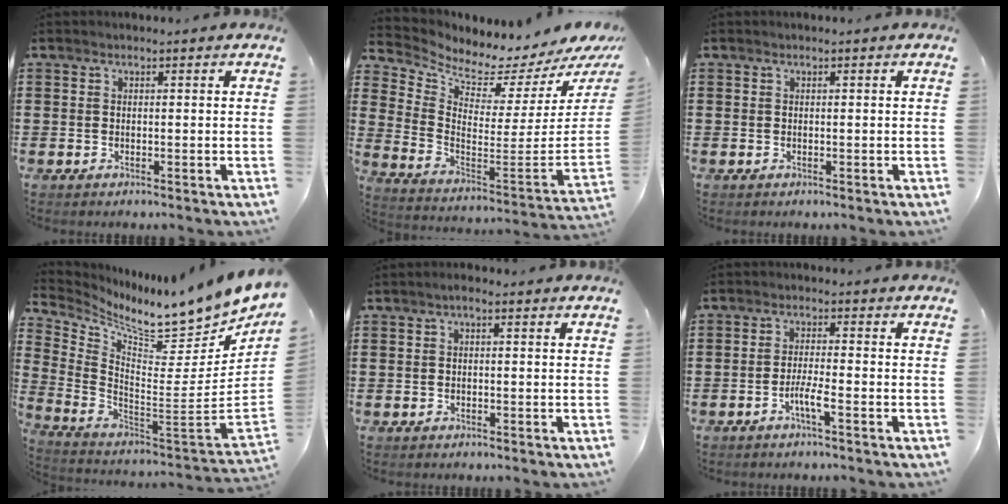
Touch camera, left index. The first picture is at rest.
{"total": 2.6, "force": [2.5, 0.1, 0.7], "torque": [-0.032, -0.062, 0.031]}
{"total": 0.0}
{"total": 8.8, "force": [7.5, 1.0, 4.3], "torque": [-0.087, -0.085, 0.120]}
{"total": 0.8, "force": [-0.3, 0.3, 0.7], "torque": [-0.015, 0.000, -0.006]}
{"total": 3.3, "force": [-1.9, 0.1, 2.7], "torque": [-0.055, -0.002, -0.036]}